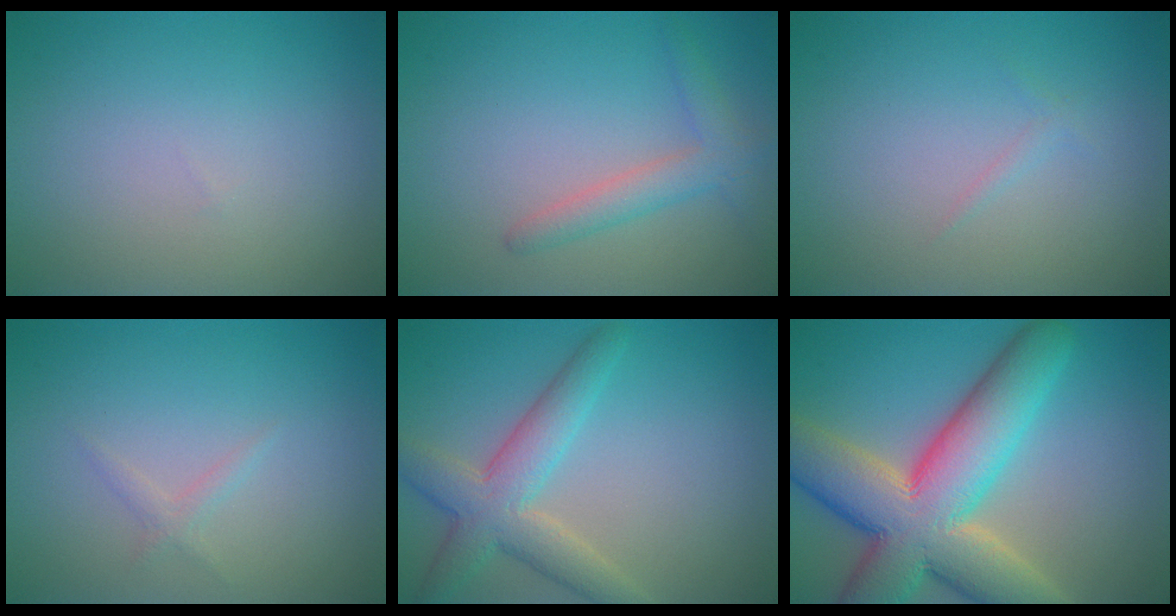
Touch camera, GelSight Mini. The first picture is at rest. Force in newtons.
{"total": 2.6, "press": 2.5, "slide": 0.1}
{"total": 0.5, "press": 0.5, "slide": 0.1}
{"total": 0.9, "press": 0.9, "slide": 0.0}
{"total": 4.3, "press": 4.3, "slide": 0.3}
{"total": 13.0, "press": 12.9, "slide": 1.1}